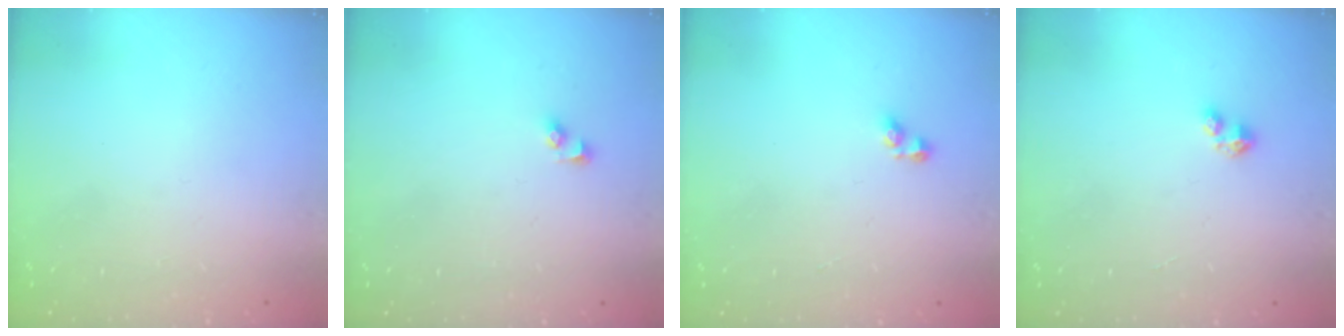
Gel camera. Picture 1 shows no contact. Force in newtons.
{"total": 2.3, "press": 2.3, "slide": 0.2}
{"total": 2.9, "press": 2.9, "slide": 0.4}
{"total": 2.7, "press": 2.7, "slide": 0.4}